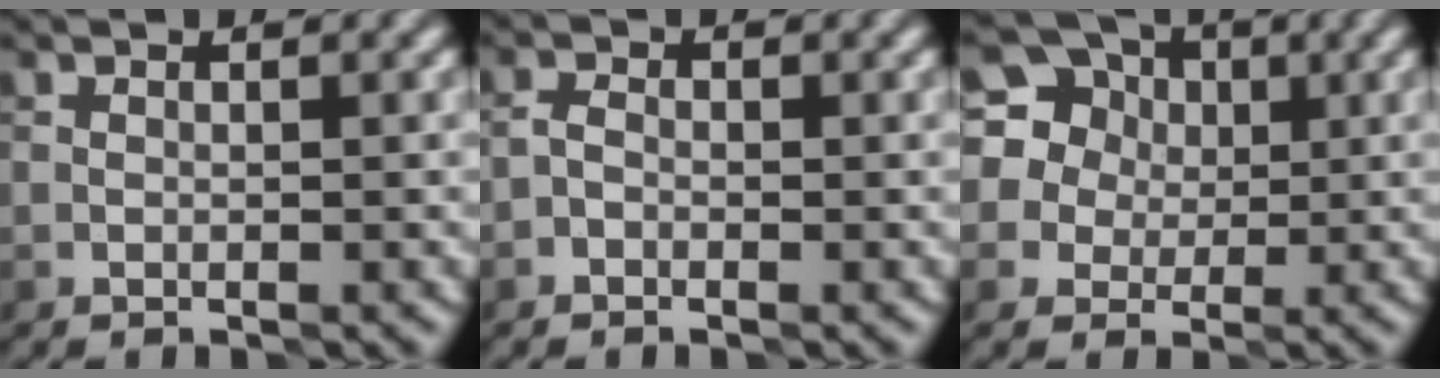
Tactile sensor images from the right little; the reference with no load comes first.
{"total": 0.9, "force": [-0.6, 0.6, 0.4], "torque": [-0.005, 0.004, -0.018]}
{"total": 12.3, "force": [5.2, 10.2, 4.6], "torque": [-0.144, 0.047, 0.081]}